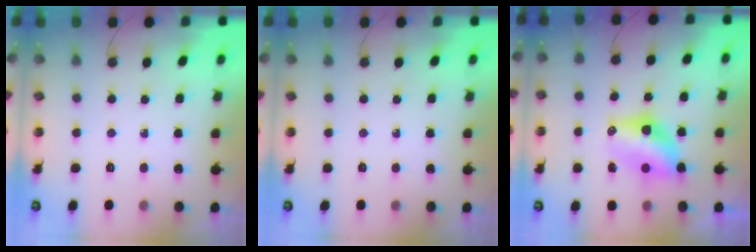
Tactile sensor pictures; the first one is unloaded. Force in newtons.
{"total": 0.0}
{"total": 8.1, "press": 7.9, "slide": 1.8}